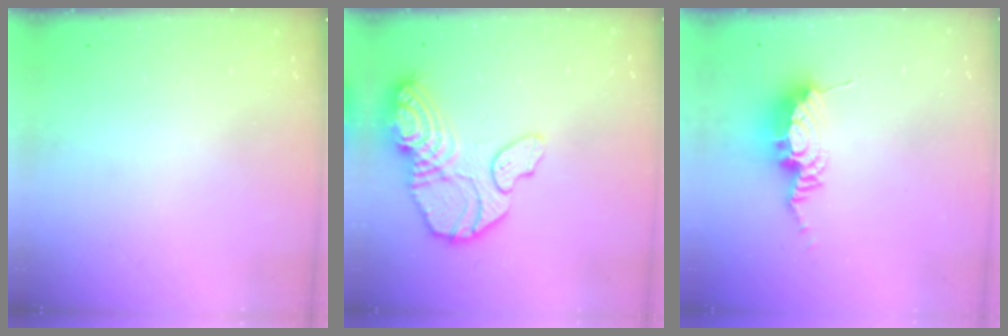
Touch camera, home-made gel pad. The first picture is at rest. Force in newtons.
{"total": 16.4, "press": 16.3, "slide": 1.9}
{"total": 9.8, "press": 9.7, "slide": 0.9}